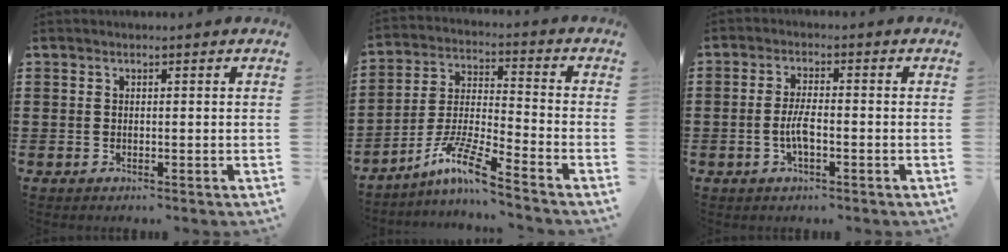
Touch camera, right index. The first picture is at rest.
{"total": 9.3, "force": [-7.3, 0.1, 5.8], "torque": [-0.133, -0.012, -0.149]}
{"total": 3.7, "force": [-0.9, 1.1, 3.4], "torque": [-0.073, 0.001, -0.022]}